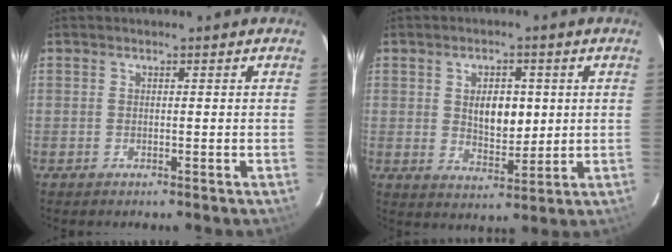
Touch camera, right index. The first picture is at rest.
{"total": 7.2, "force": [1.3, 4.4, 5.6], "torque": [-0.089, 0.002, 0.028]}